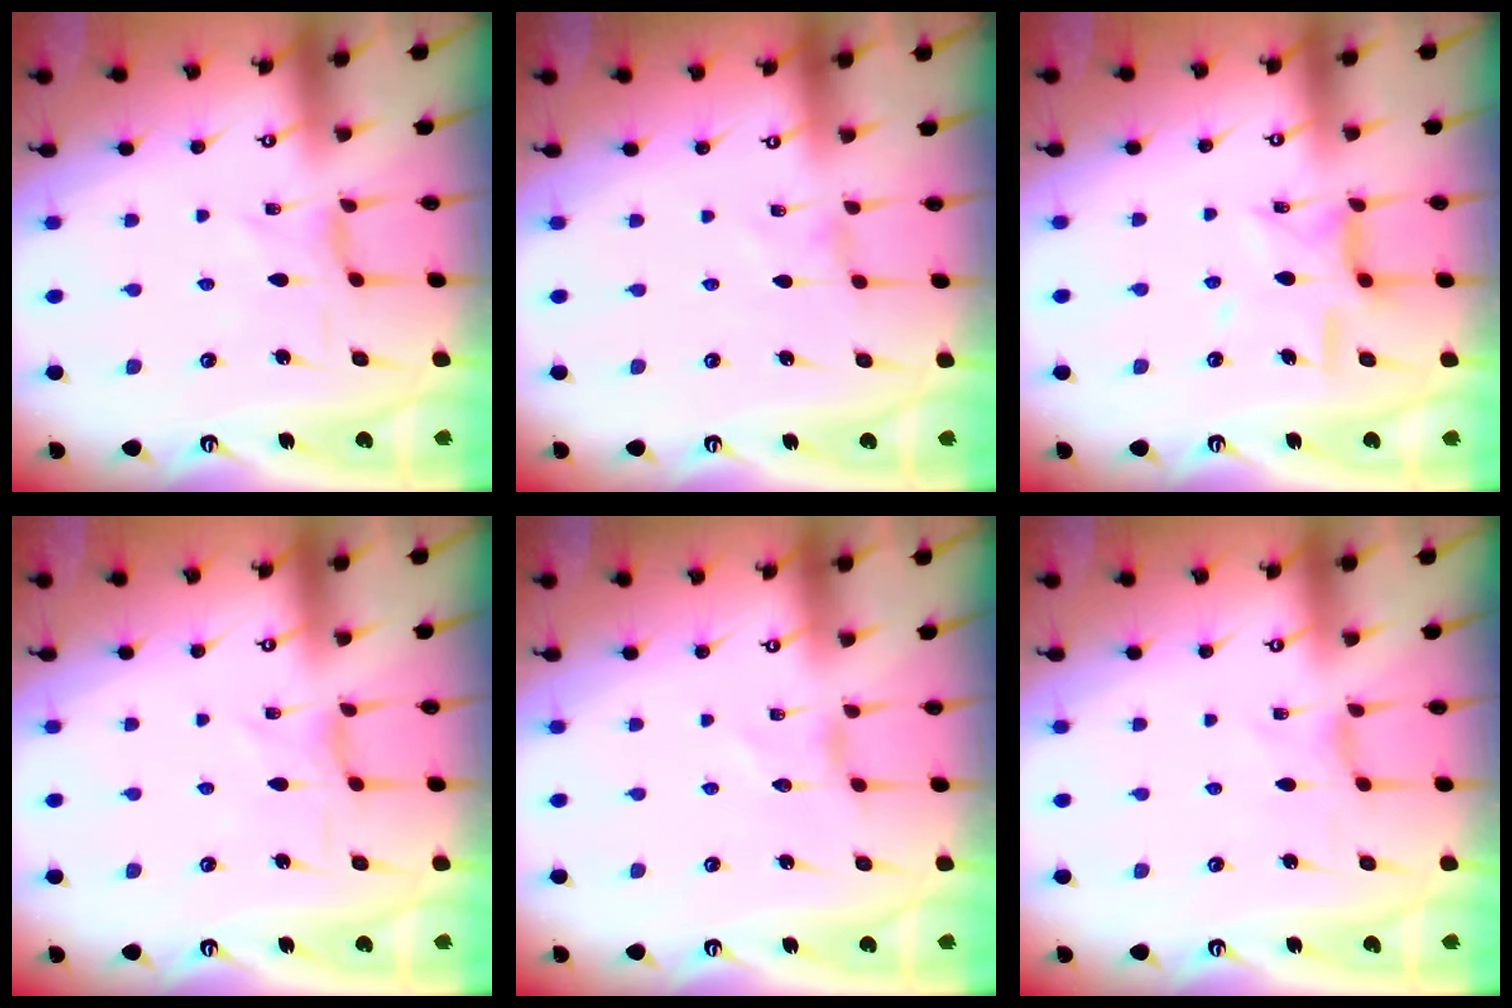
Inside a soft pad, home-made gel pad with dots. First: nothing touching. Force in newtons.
{"total": 0.0}
{"total": 10.4, "press": 10.4, "slide": 1.0}
{"total": 1.5, "press": 1.5, "slide": 0.3}
{"total": 0.0}
{"total": 0.0}